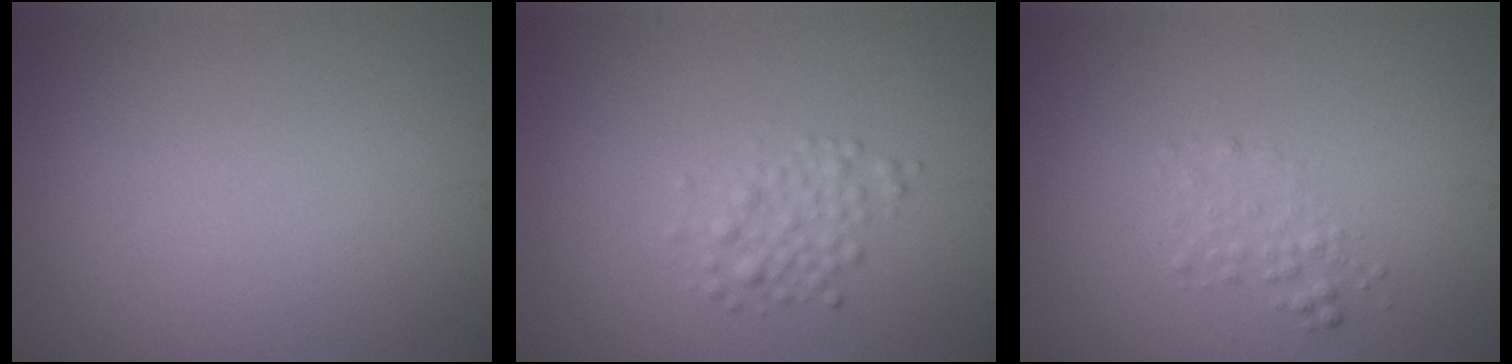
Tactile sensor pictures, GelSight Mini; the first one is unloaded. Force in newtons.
{"total": 1.9, "press": 1.9, "slide": 0.1}
{"total": 1.4, "press": 1.4, "slide": 0.1}